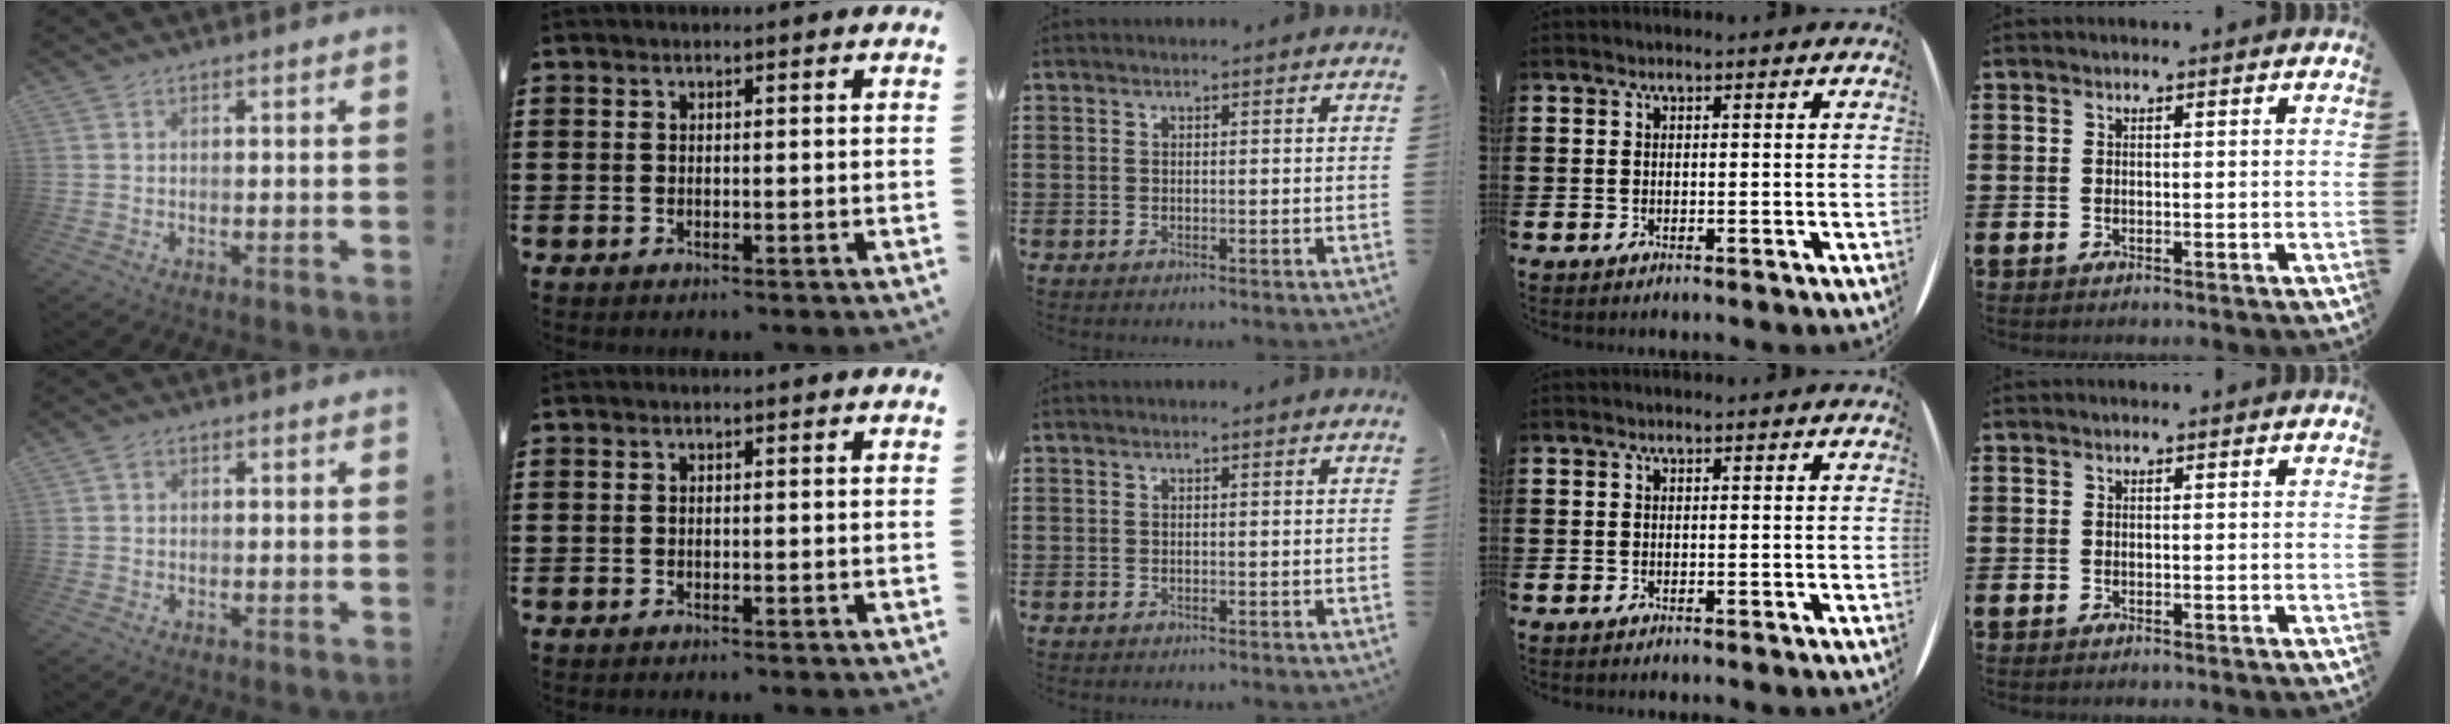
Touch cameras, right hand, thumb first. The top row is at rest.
{"thumb": {"total": 1.3, "force": [-0.5, 1.0, 0.7], "torque": [-0.013, 0.007, -0.010]}}